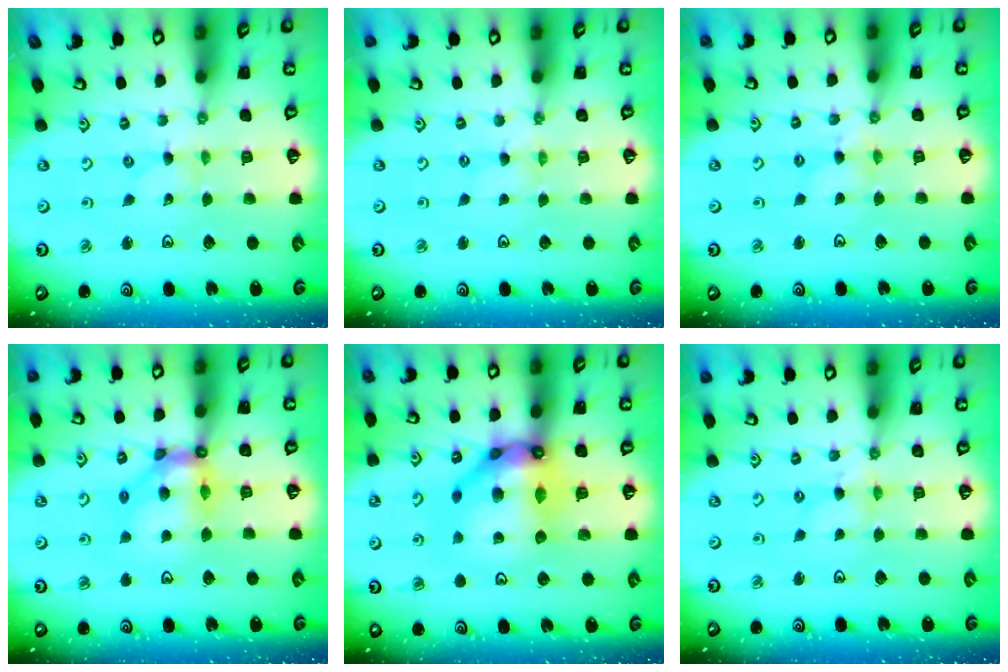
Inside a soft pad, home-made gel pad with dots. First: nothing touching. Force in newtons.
{"total": 0.0}
{"total": 2.5, "press": 2.5, "slide": 0.2}
{"total": 10.4, "press": 10.4, "slide": 1.2}
{"total": 16.1, "press": 16.0, "slide": 1.8}
{"total": 2.6, "press": 2.6, "slide": 0.4}